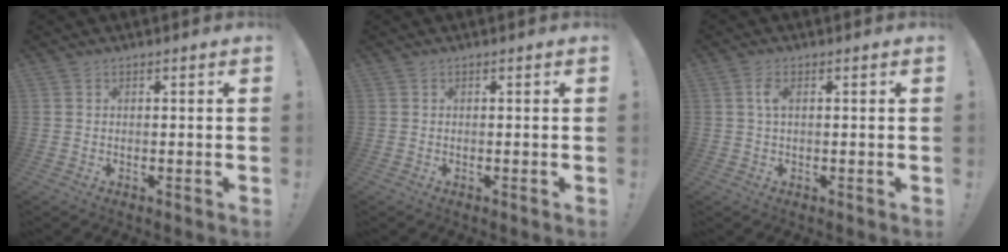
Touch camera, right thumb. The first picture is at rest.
{"total": 0.0}
{"total": 3.0, "force": [0.5, 1.4, 2.6], "torque": [-0.048, 0.004, 0.006]}